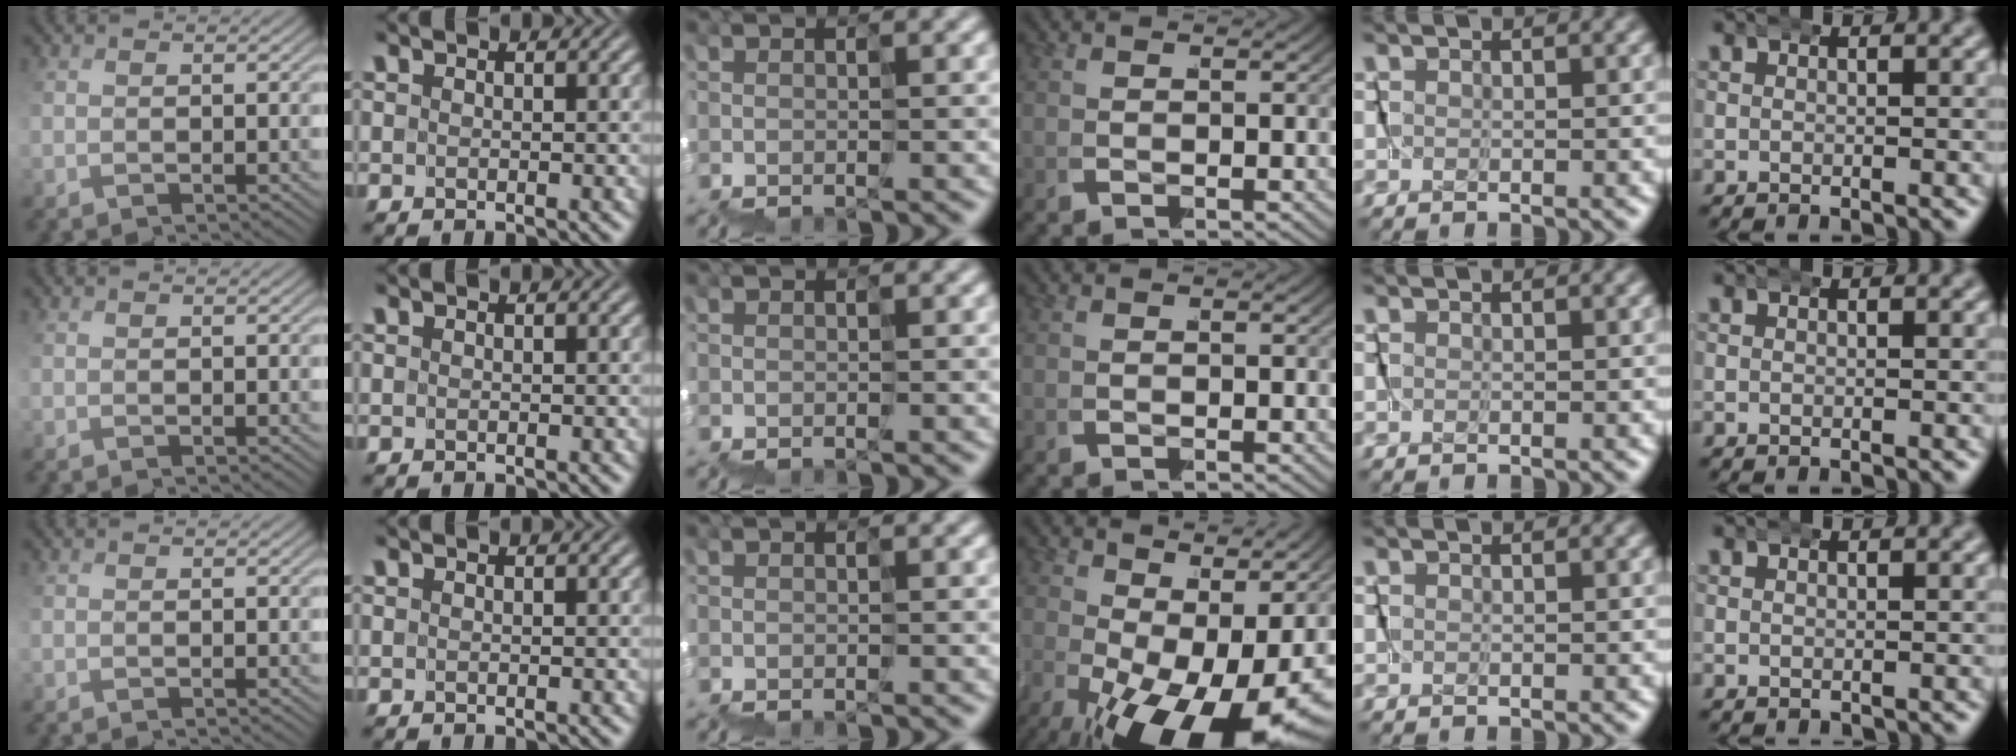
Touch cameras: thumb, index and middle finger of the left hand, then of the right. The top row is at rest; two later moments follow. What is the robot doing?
{"motion": "wrap", "object": "ethernet cable"}